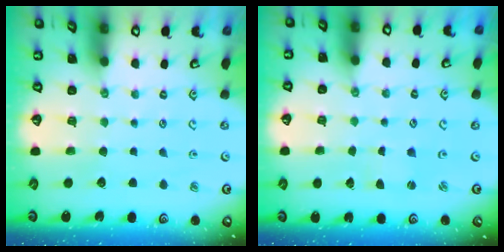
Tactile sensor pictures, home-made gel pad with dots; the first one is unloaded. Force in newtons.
{"total": 0.0}